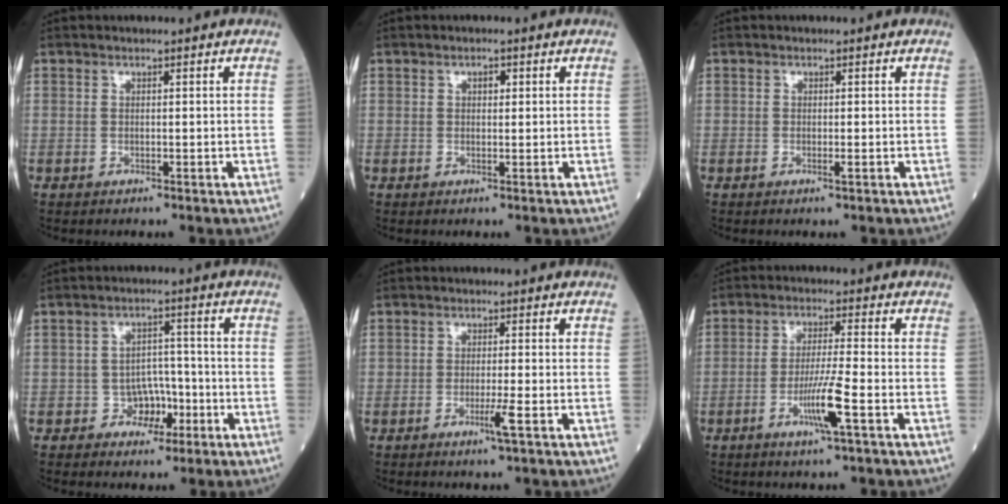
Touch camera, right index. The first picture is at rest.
{"total": 1.4, "force": [0.5, 0.8, 1.0], "torque": [-0.015, 0.002, 0.006]}
{"total": 0.7, "force": [-0.3, 0.0, 0.7], "torque": [-0.014, -0.001, -0.004]}
{"total": 4.5, "force": [-1.9, 3.6, 1.8], "torque": [-0.014, 0.014, -0.029]}
{"total": 2.7, "force": [-1.3, -0.4, 2.4], "torque": [-0.044, -0.006, -0.025]}
{"total": 6.7, "force": [-2.7, -0.5, 6.1], "torque": [-0.117, -0.010, -0.052]}